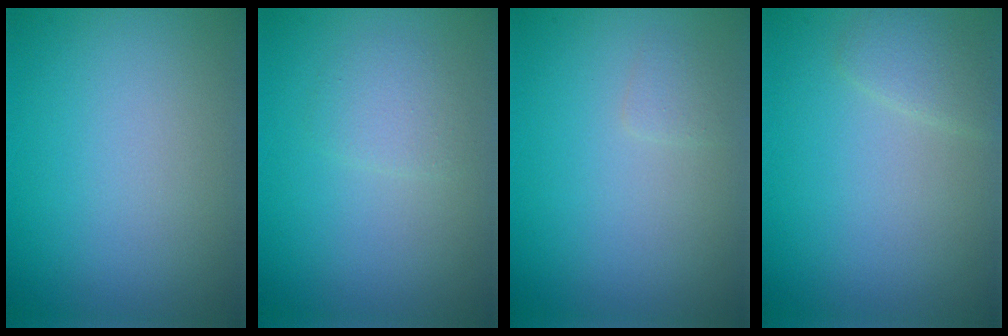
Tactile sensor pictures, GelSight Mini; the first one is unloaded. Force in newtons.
{"total": 1.6, "press": 1.6, "slide": 0.1}
{"total": 0.8, "press": 0.8, "slide": 0.1}
{"total": 1.6, "press": 1.6, "slide": 0.1}